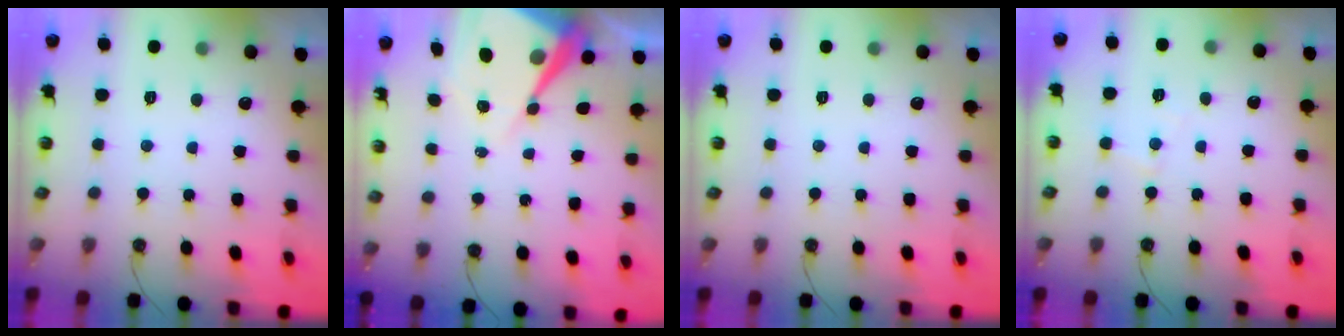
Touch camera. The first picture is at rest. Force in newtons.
{"total": 11.8, "press": 11.8, "slide": 1.0}
{"total": 0.0}
{"total": 4.8, "press": 4.8, "slide": 0.7}